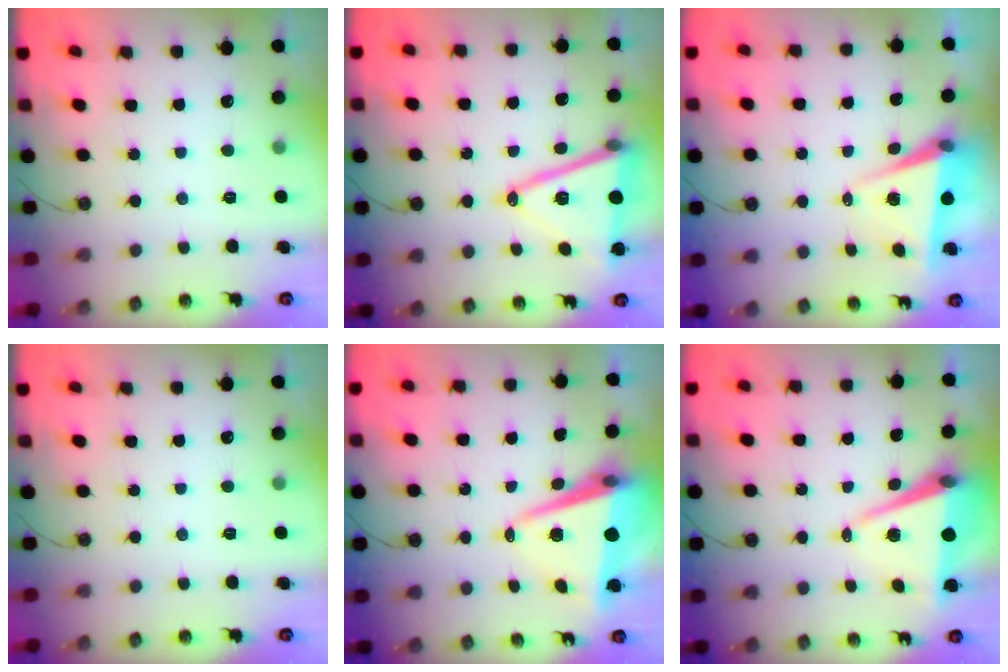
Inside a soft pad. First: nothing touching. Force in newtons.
{"total": 17.2, "press": 16.8, "slide": 3.6}
{"total": 5.9, "press": 4.2, "slide": 4.2}
{"total": 0.0}
{"total": 9.7, "press": 9.1, "slide": 3.2}
{"total": 8.3, "press": 6.9, "slide": 4.5}